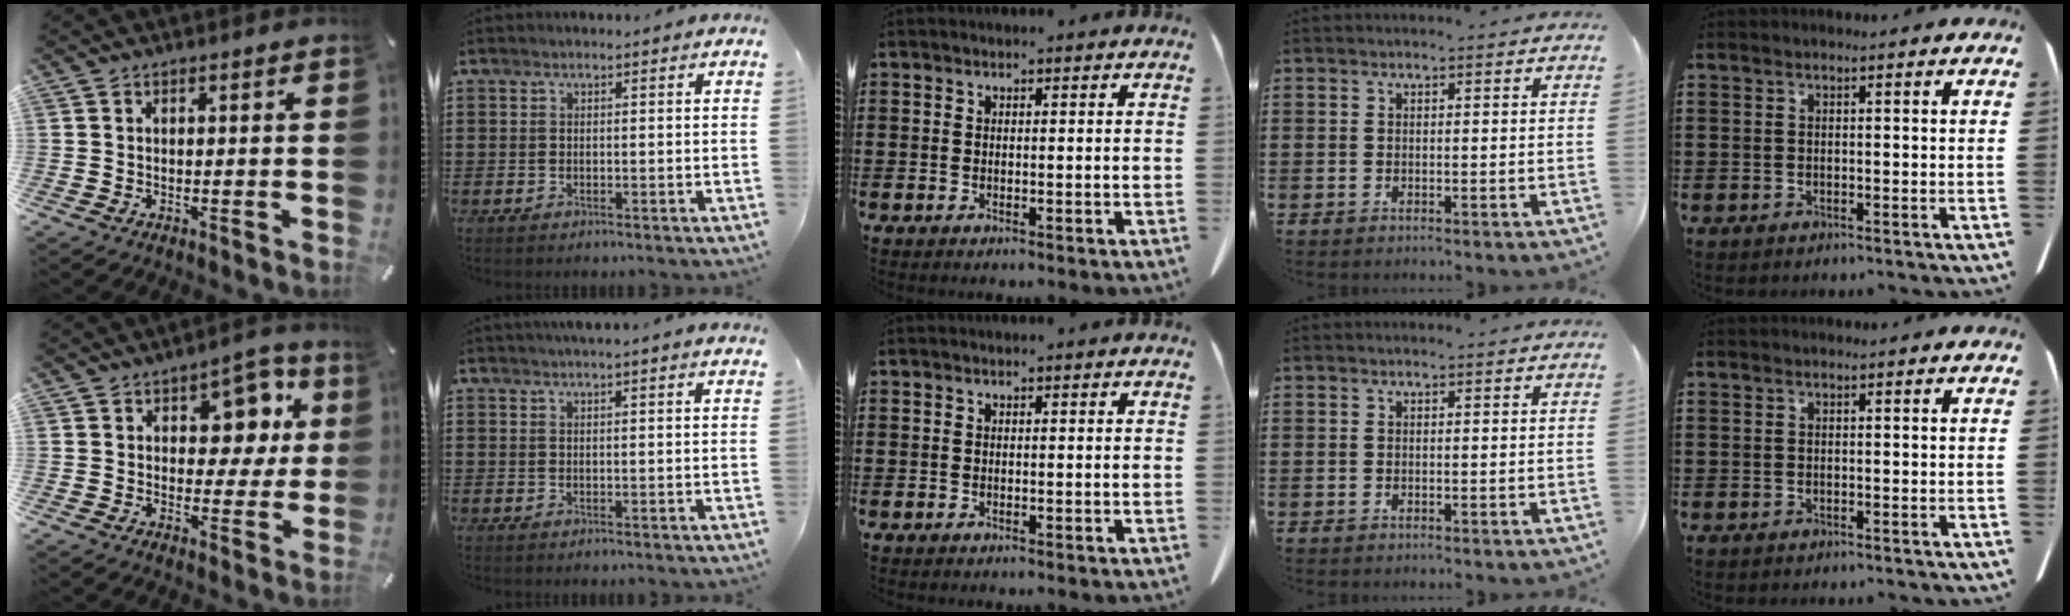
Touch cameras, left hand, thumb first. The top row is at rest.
{"thumb": {"total": 11.3, "force": [4.4, 7.5, 7.2], "torque": [-0.077, -0.023, 0.072]}, "index": {"total": 2.0, "force": [1.8, -0.4, 0.7], "torque": [-0.015, 0.001, 0.035]}}